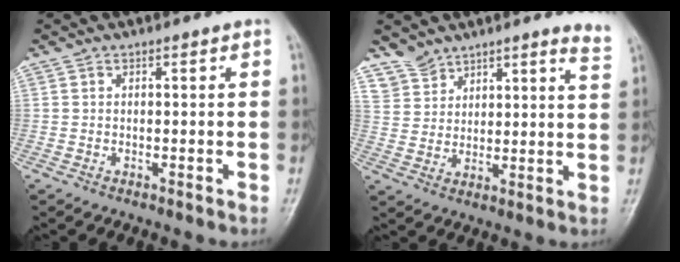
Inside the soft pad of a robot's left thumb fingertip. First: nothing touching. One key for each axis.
{"total": 7.6, "fx": 7.1, "fy": 2.7, "fz": 0.3, "tx": 0.032, "ty": -0.056, "tz": 0.107}